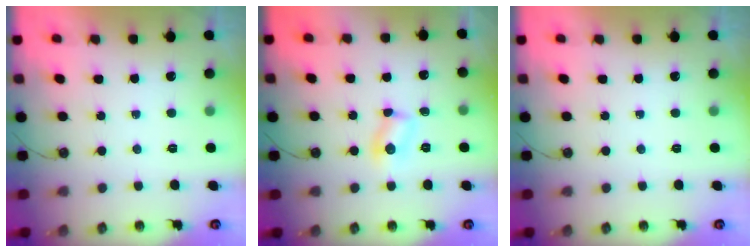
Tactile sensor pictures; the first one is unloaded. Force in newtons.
{"total": 3.5, "press": 3.5, "slide": 0.4}
{"total": 0.0}